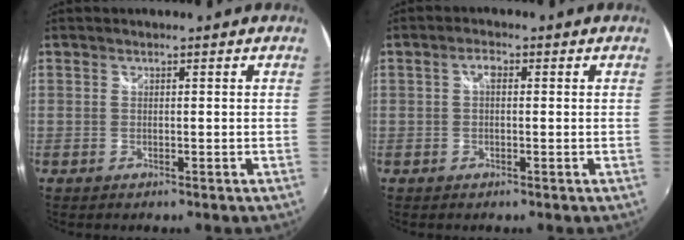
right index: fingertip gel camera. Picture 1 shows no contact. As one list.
[{"total": 2.0, "force": [0.4, 1.0, 1.7], "torque": [-0.031, 0.007, 0.002]}]